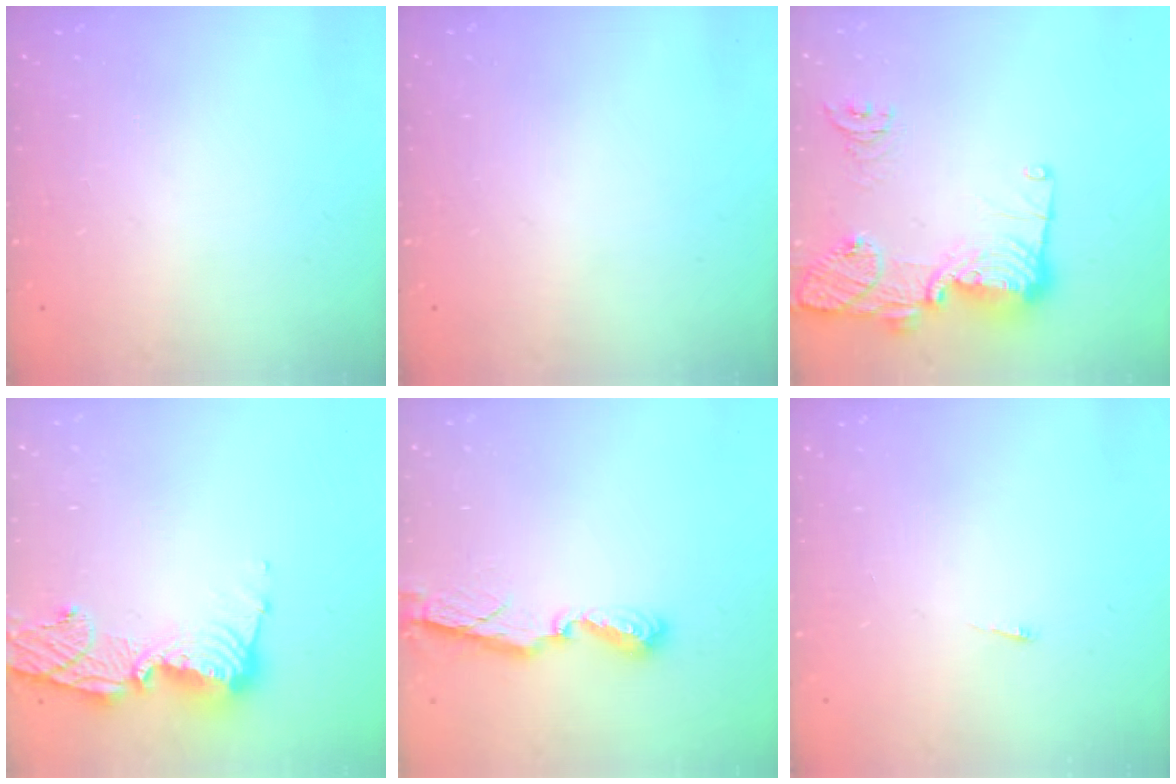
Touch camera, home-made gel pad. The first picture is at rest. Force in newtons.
{"total": 0.0}
{"total": 19.0, "press": 18.0, "slide": 5.9}
{"total": 13.3, "press": 13.2, "slide": 1.6}
{"total": 7.8, "press": 7.8, "slide": 0.5}
{"total": 2.6, "press": 2.5, "slide": 0.3}